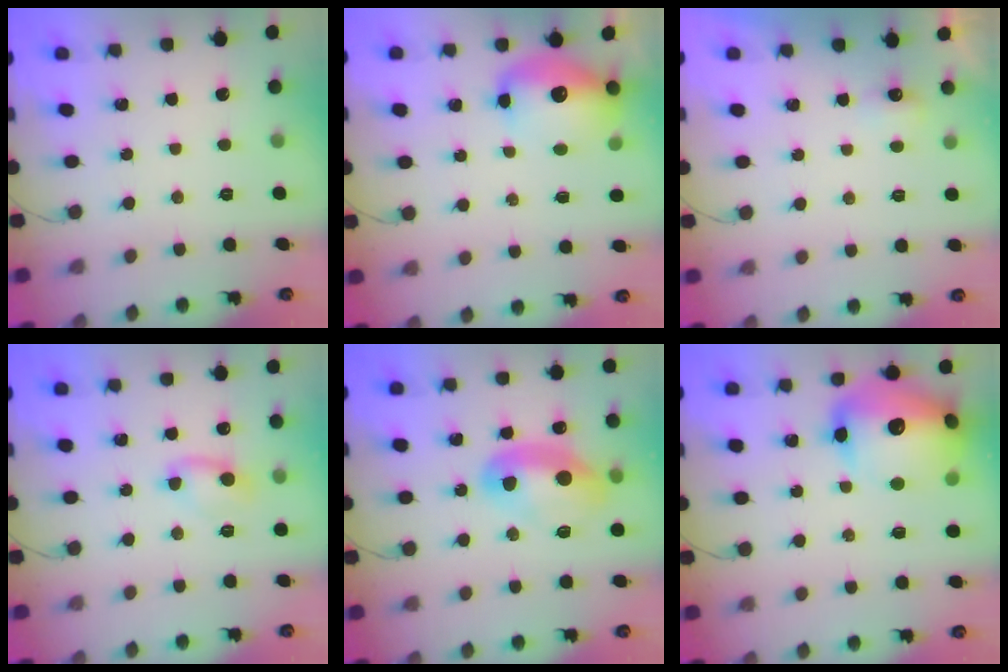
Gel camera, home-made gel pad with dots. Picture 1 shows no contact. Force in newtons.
{"total": 12.2, "press": 11.9, "slide": 3.0}
{"total": 2.9, "press": 2.8, "slide": 0.8}
{"total": 5.0, "press": 4.8, "slide": 1.4}
{"total": 12.2, "press": 12.2, "slide": 1.0}
{"total": 21.2, "press": 20.9, "slide": 3.4}